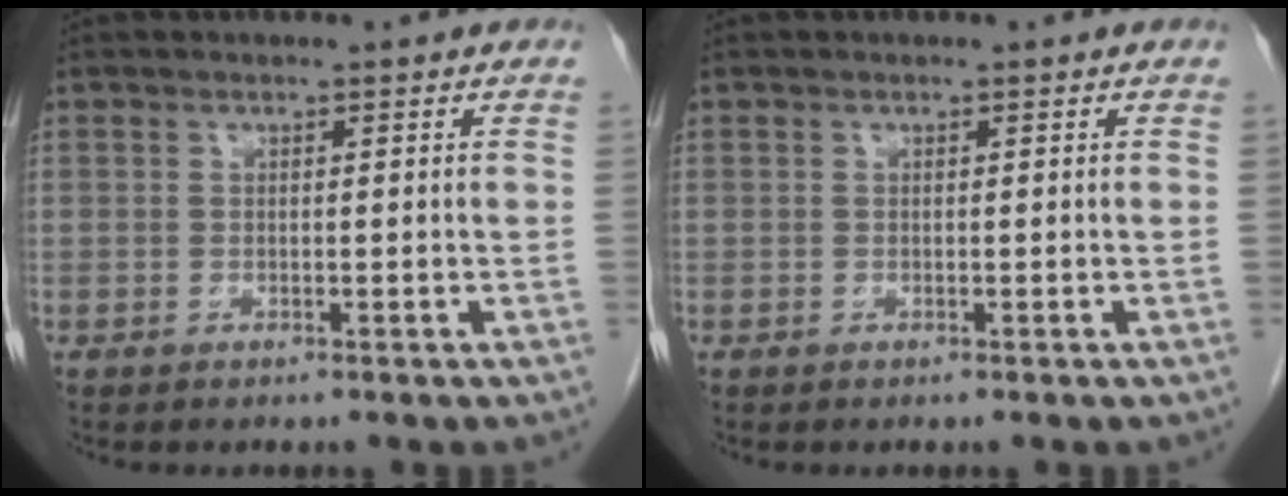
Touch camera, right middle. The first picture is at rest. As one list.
[{"total": 0.0}]